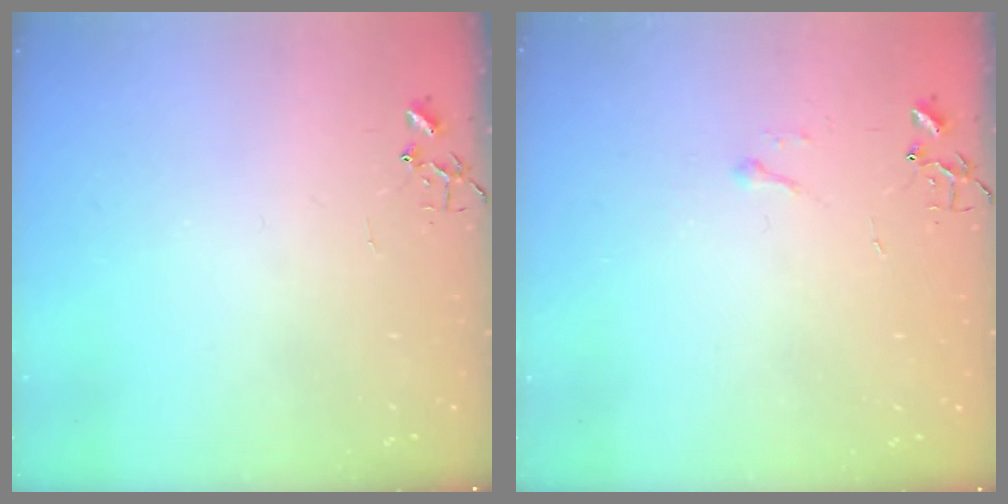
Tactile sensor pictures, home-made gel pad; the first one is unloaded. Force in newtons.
{"total": 3.9, "press": 3.9, "slide": 0.6}